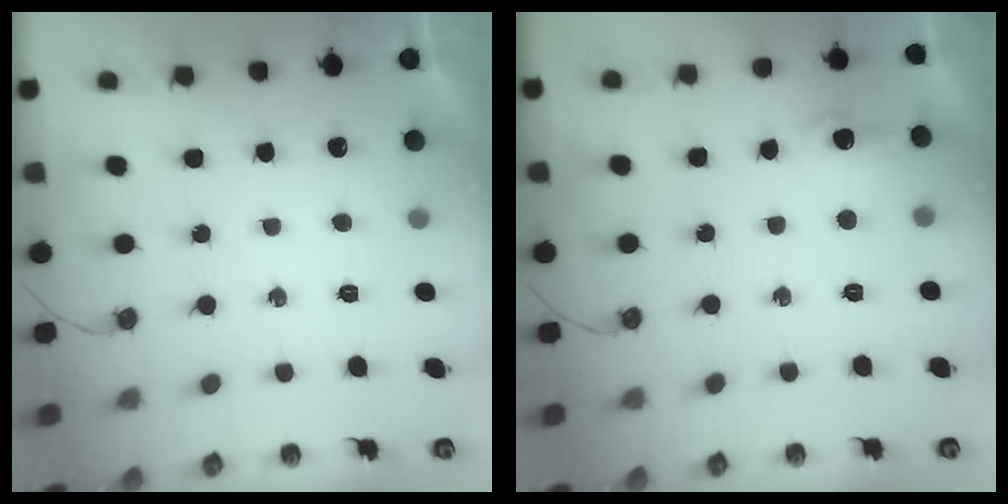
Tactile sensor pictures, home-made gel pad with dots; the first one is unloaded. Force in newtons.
{"total": 7.4, "press": 7.4, "slide": 0.7}